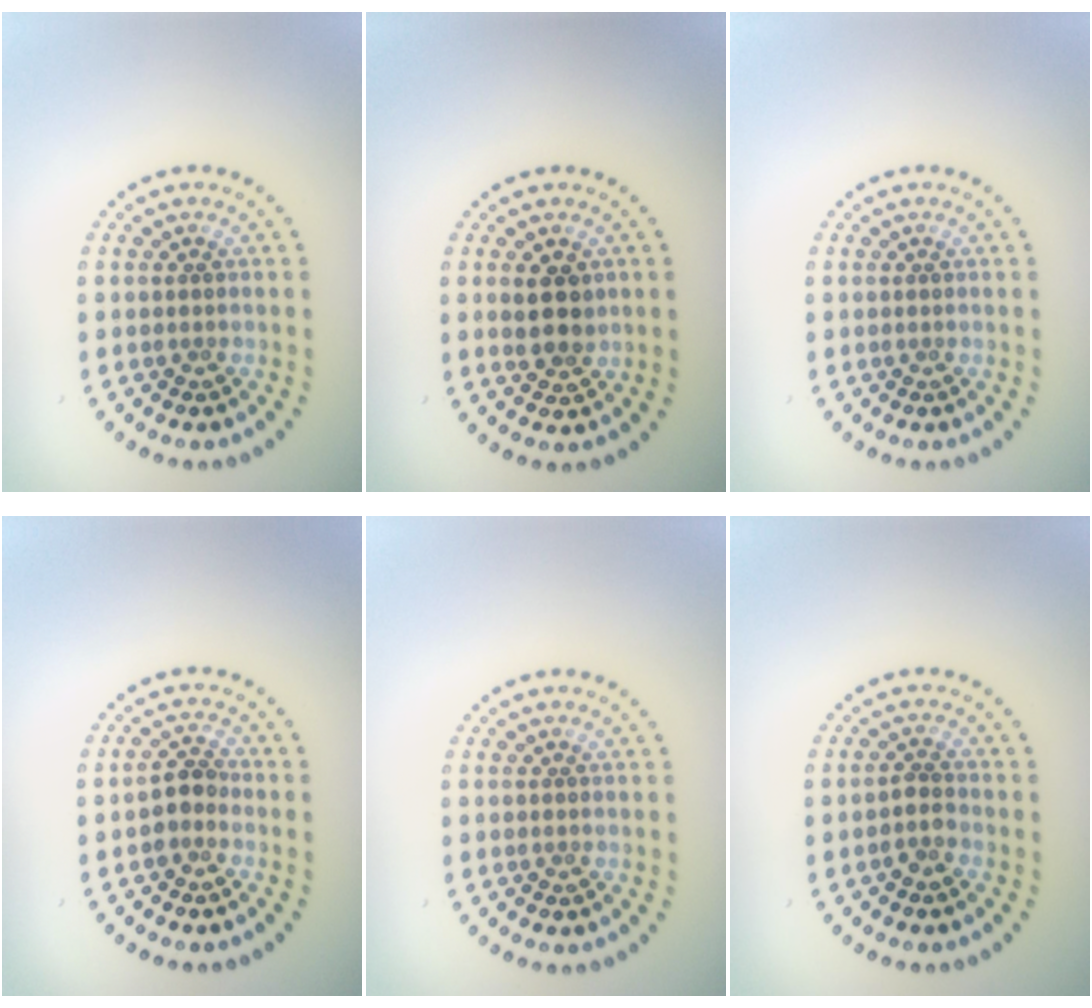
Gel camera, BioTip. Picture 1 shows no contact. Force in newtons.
{"total": 2.7, "press": 2.6, "slide": 0.9}
{"total": 0.0}
{"total": 1.9, "press": 1.6, "slide": 1.0}
{"total": 0.0}
{"total": 1.4, "press": 1.2, "slide": 0.7}